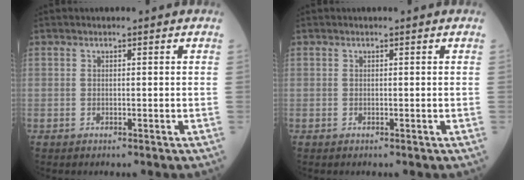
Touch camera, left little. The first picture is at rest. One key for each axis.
{"total": 0.0}